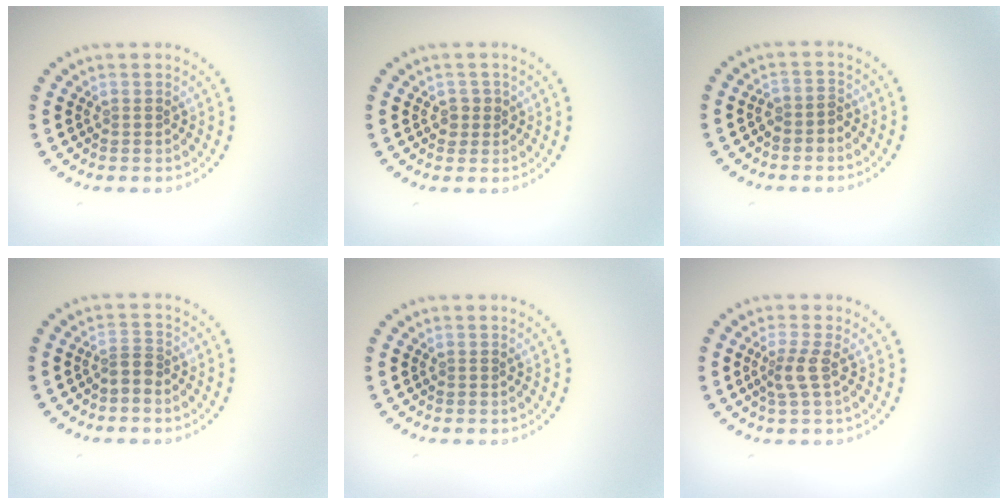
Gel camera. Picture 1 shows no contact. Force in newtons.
{"total": 1.1, "press": 1.0, "slide": 0.5}
{"total": 1.6, "press": 1.2, "slide": 1.1}
{"total": 1.5, "press": 0.9, "slide": 1.1}
{"total": 0.0}
{"total": 2.1, "press": 1.6, "slide": 1.3}